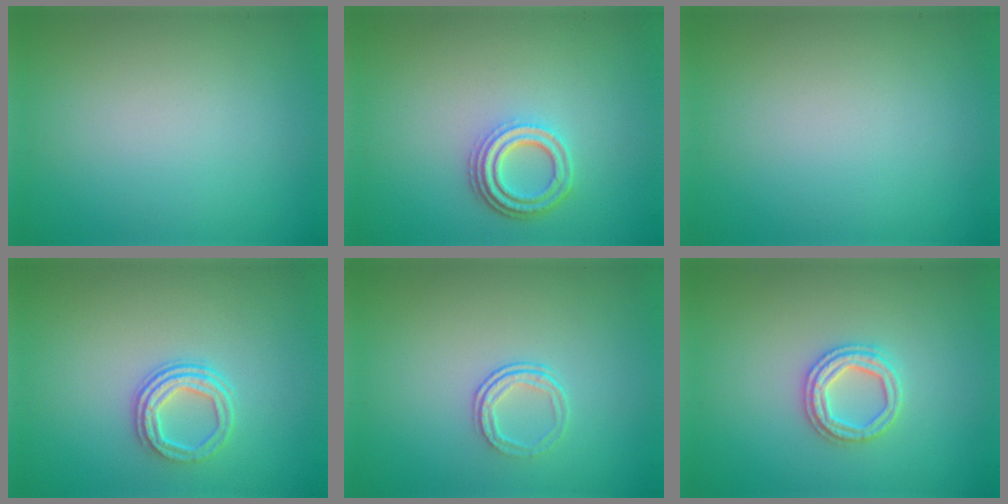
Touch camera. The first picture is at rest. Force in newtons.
{"total": 3.6, "press": 2.8, "slide": 2.2}
{"total": 0.0}
{"total": 3.0, "press": 2.4, "slide": 1.7}
{"total": 1.7, "press": 1.1, "slide": 1.4}
{"total": 2.4, "press": 2.4, "slide": 0.4}